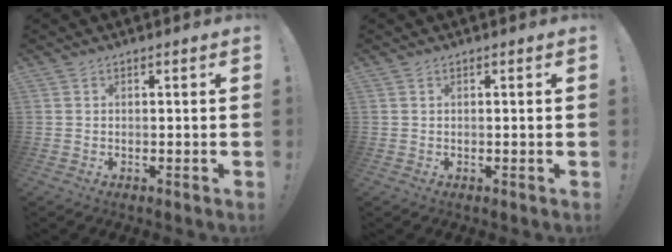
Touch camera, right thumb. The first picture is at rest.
{"total": 0.5, "force": [0.2, -0.2, 0.4], "torque": [-0.005, -0.002, 0.001]}